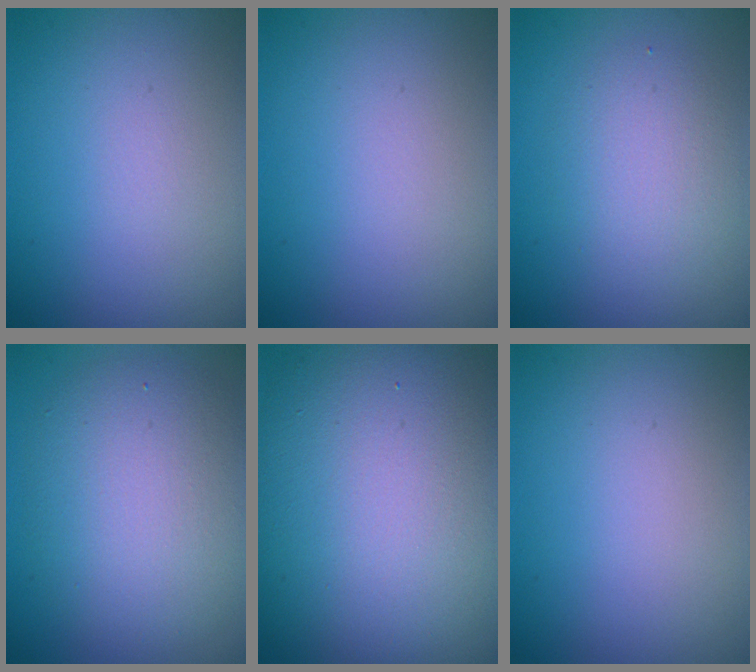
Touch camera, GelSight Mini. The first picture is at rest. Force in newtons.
{"total": 0.0}
{"total": 2.8, "press": 2.8, "slide": 0.2}
{"total": 6.3, "press": 6.3, "slide": 0.2}
{"total": 15.2, "press": 15.2, "slide": 0.5}
{"total": 0.0}